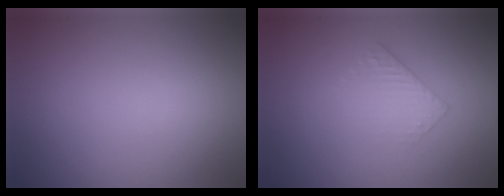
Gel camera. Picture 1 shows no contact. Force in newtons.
{"total": 1.9, "press": 1.9, "slide": 0.5}